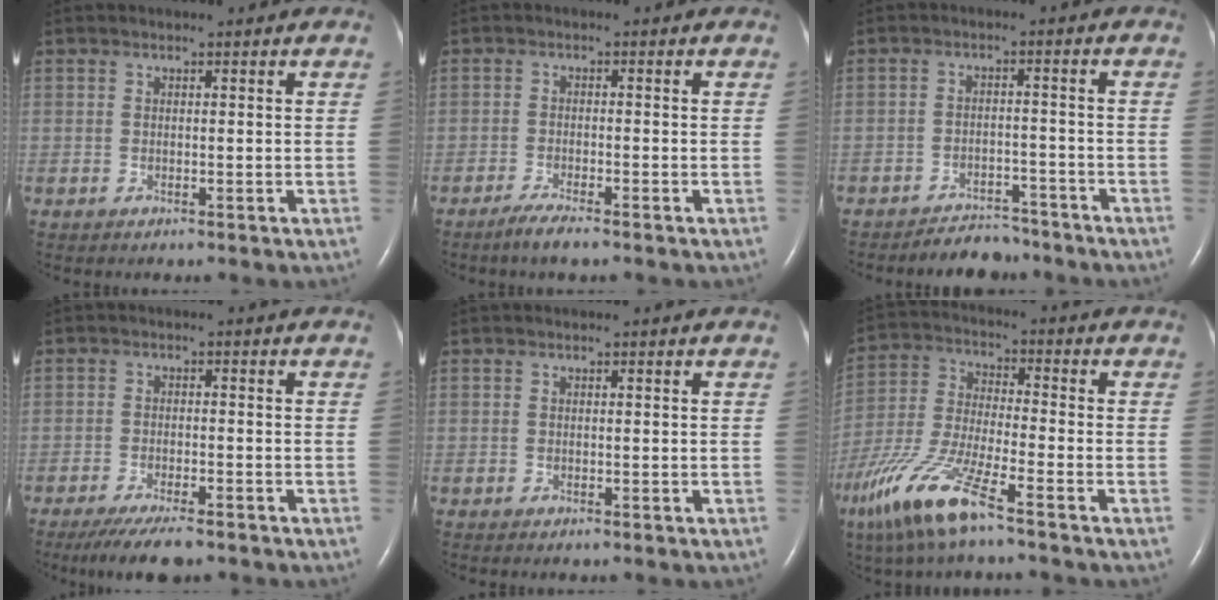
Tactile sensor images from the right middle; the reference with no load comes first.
{"total": 2.9, "force": [-2.3, 0.2, 1.8], "torque": [-0.043, -0.006, -0.044]}
{"total": 4.8, "force": [-4.5, 1.7, 0.3], "torque": [-0.005, 0.000, -0.070]}
{"total": 7.5, "force": [-6.0, 1.4, 4.2], "torque": [-0.070, -0.016, -0.098]}
{"total": 0.0}
{"total": 12.4, "force": [-7.8, 1.2, 9.5], "torque": [-0.217, -0.029, -0.157]}